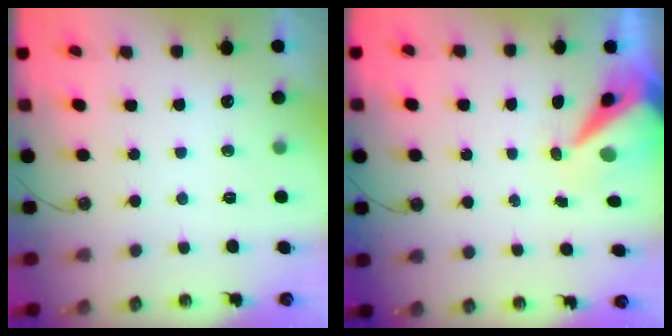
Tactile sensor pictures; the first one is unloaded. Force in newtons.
{"total": 9.0, "press": 8.9, "slide": 1.3}